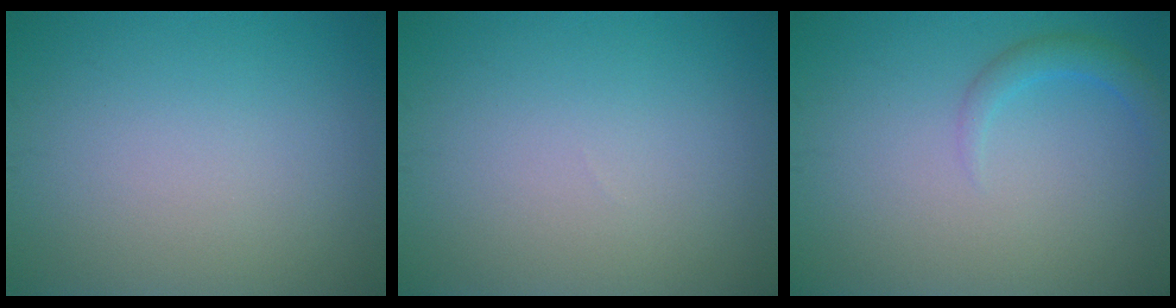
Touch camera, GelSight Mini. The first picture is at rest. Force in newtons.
{"total": 0.0}
{"total": 1.8, "press": 1.8, "slide": 0.2}